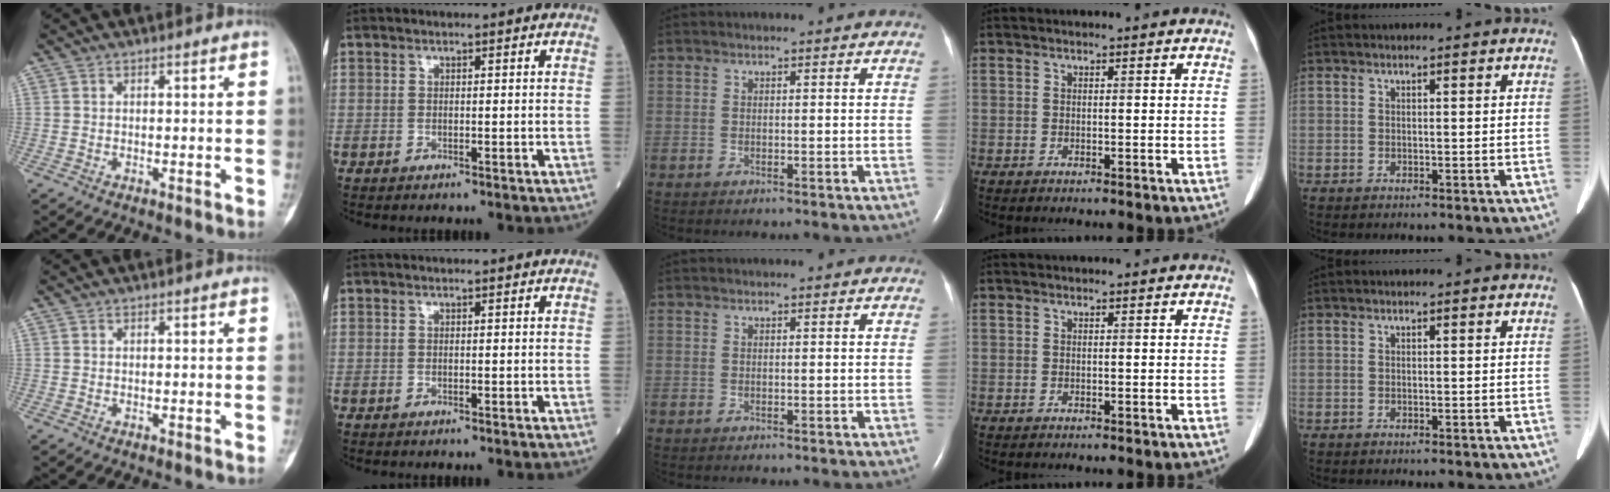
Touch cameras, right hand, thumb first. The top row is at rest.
{}